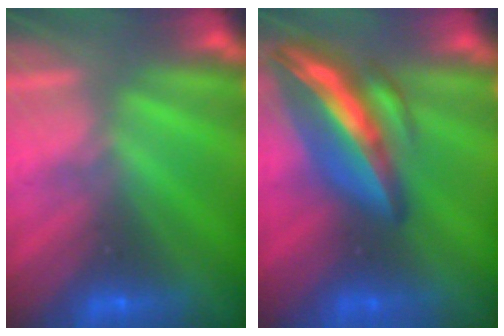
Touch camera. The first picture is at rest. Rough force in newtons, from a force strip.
{"total": 8.7}